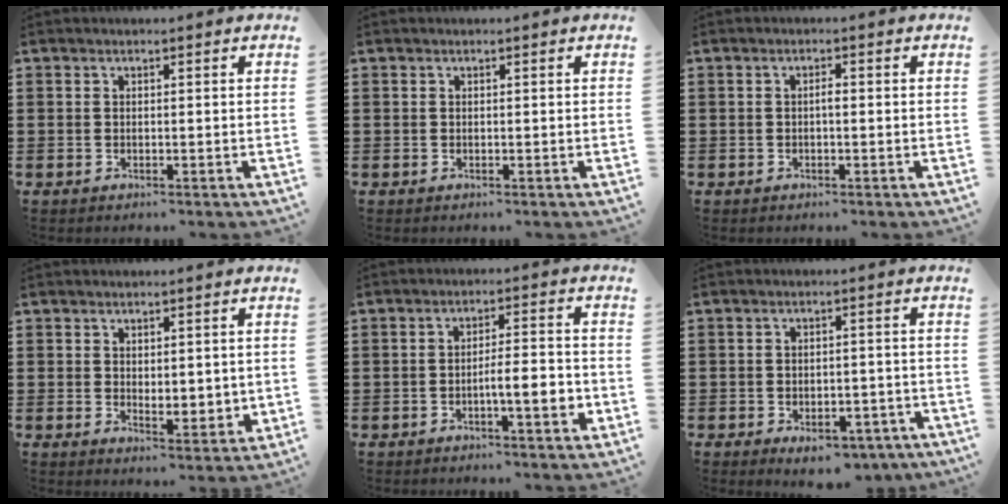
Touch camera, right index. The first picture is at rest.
{"total": 0.0}
{"total": 1.1, "force": [-0.2, 0.3, 1.1], "torque": [-0.021, -0.001, -0.003]}
{"total": 2.7, "force": [1.6, 1.7, 1.5], "torque": [-0.025, 0.009, 0.028]}
{"total": 5.6, "force": [-1.9, 1.1, 5.1], "torque": [-0.078, -0.001, -0.035]}
{"total": 4.1, "force": [-3.2, 1.5, 2.0], "torque": [-0.029, 0.007, -0.057]}